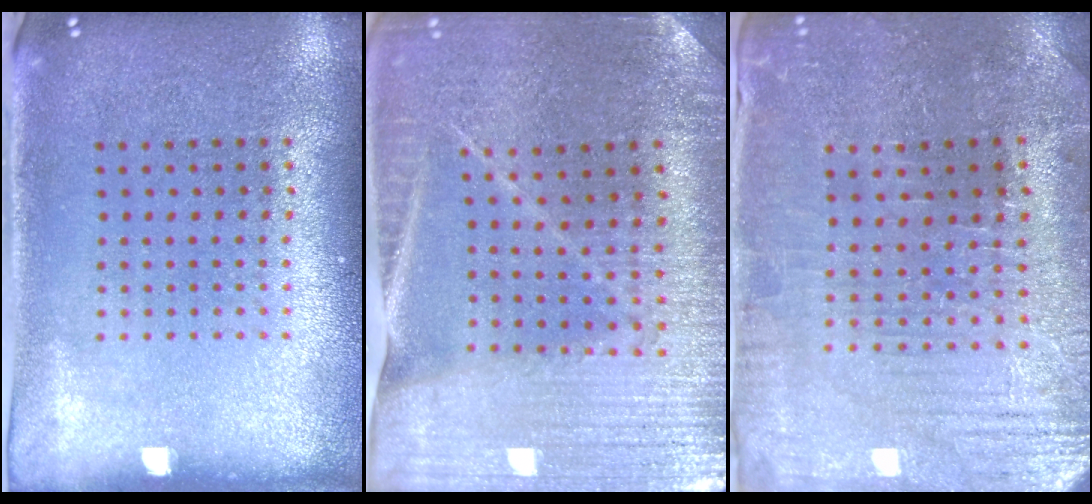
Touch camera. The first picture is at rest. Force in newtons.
{"total": 3.1, "press": 3.1, "slide": 0.3}
{"total": 1.3, "press": 1.2, "slide": 0.4}